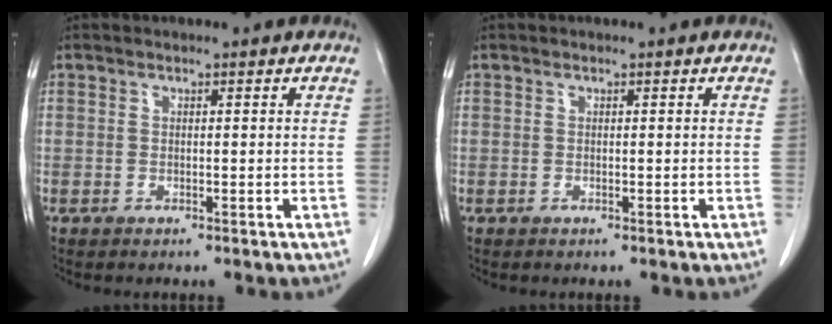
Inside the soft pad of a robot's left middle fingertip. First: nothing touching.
{"total": 0.0}